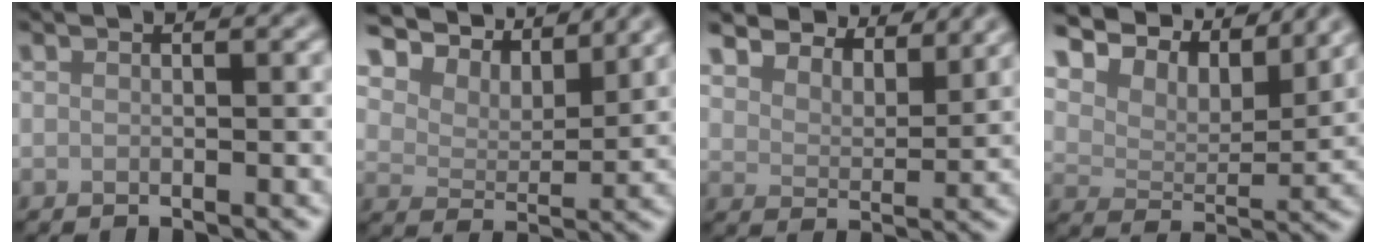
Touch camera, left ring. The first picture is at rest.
{"total": 7.9, "force": [6.3, 3.1, 3.7], "torque": [-0.075, 0.008, 0.086]}
{"total": 7.1, "force": [6.5, 2.1, 2.1], "torque": [-0.053, -0.008, 0.105]}
{"total": 9.1, "force": [7.3, 3.5, 4.3], "torque": [-0.088, 0.009, 0.105]}